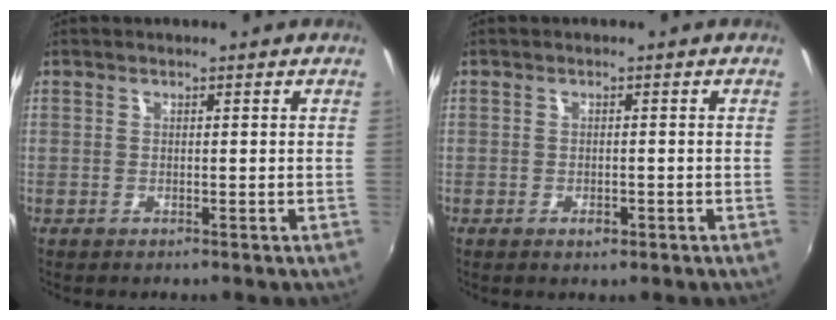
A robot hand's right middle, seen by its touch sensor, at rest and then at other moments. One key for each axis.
{"total": 1.6, "fx": -0.9, "fy": 0.8, "fz": 1.1, "tx": -0.017, "ty": -0.002, "tz": -0.014}